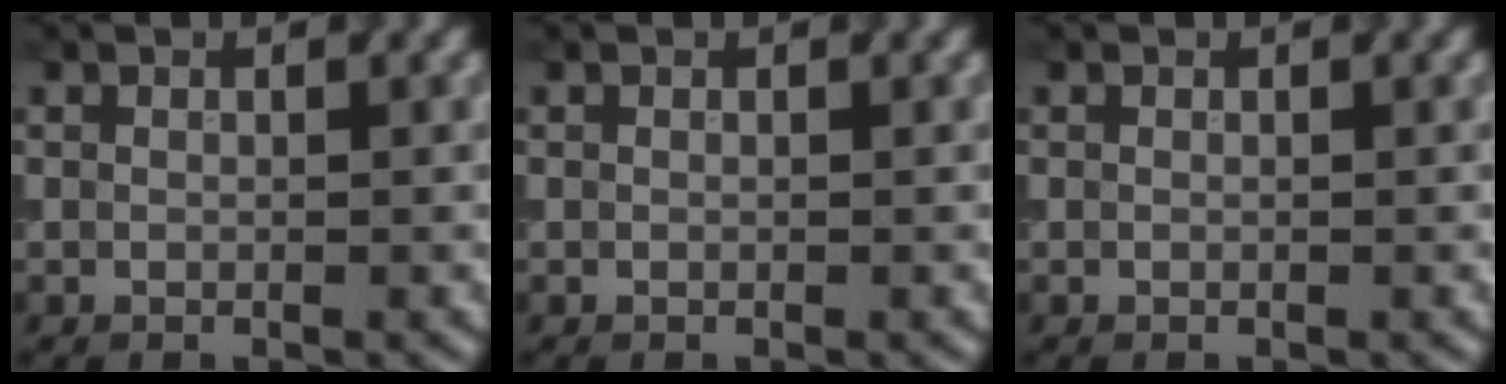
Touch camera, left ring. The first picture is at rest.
{"total": 0.0}
{"total": 0.0}